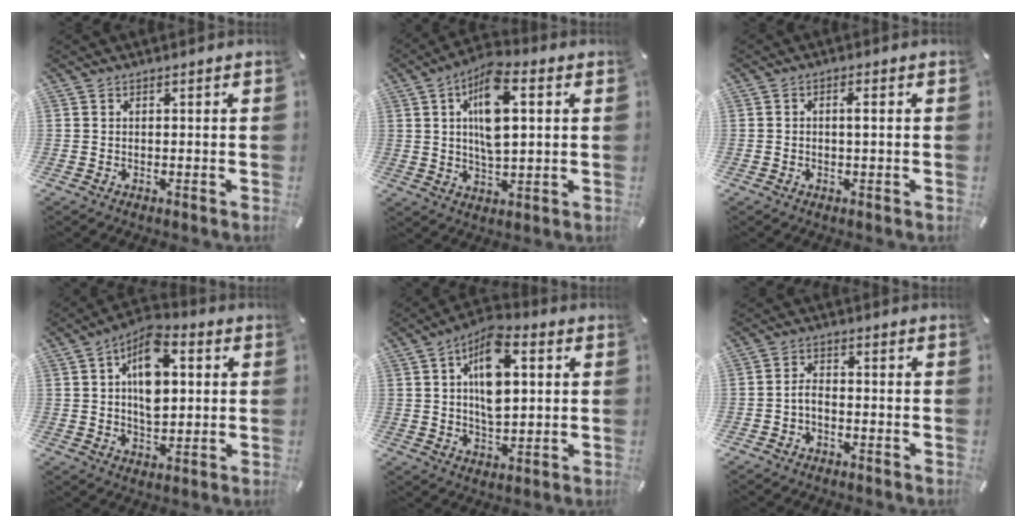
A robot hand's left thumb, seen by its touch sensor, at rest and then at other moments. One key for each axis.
{"total": 11.9, "fx": 3.4, "fy": 5.1, "fz": 10.2, "tx": -0.186, "ty": -0.002, "tz": 0.054}
{"total": 1.7, "fx": 0.0, "fy": 0.6, "fz": 1.6, "tx": -0.031, "ty": 0.003, "tz": -0.001}
{"total": 12.1, "fx": 2.8, "fy": 7.5, "fz": 9.1, "tx": -0.143, "ty": 0.000, "tz": 0.049}
{"total": 12.8, "fx": 3.5, "fy": 6.9, "fz": 10.2, "tx": -0.178, "ty": -0.001, "tz": 0.057}
{"total": 2.9, "fx": -1.4, "fy": 1.7, "fz": 1.9, "tx": -0.042, "ty": 0.009, "tz": -0.030}